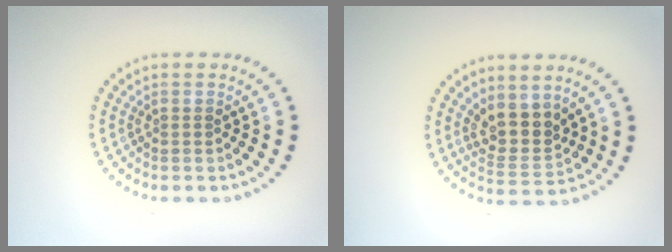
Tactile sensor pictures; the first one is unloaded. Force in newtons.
{"total": 3.4, "press": 2.8, "slide": 2.0}